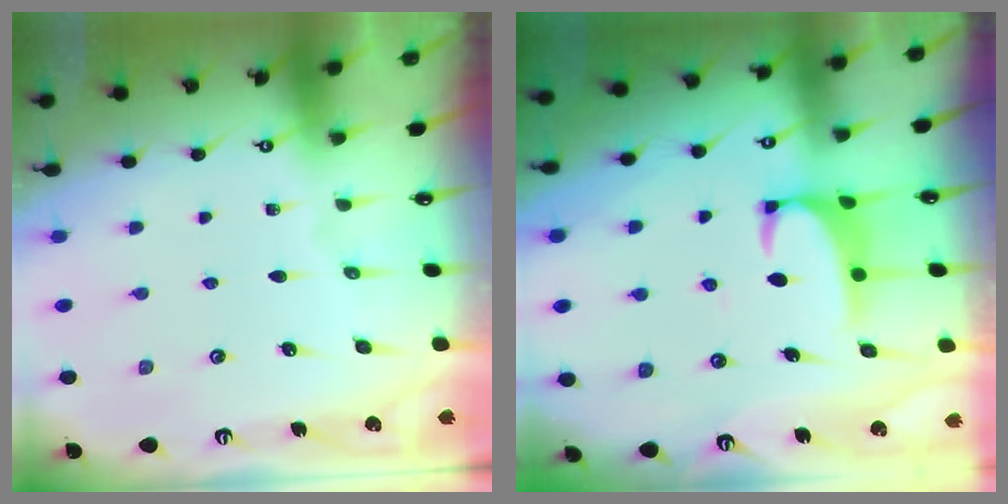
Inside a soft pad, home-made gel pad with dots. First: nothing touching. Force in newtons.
{"total": 2.0, "press": 1.9, "slide": 0.7}